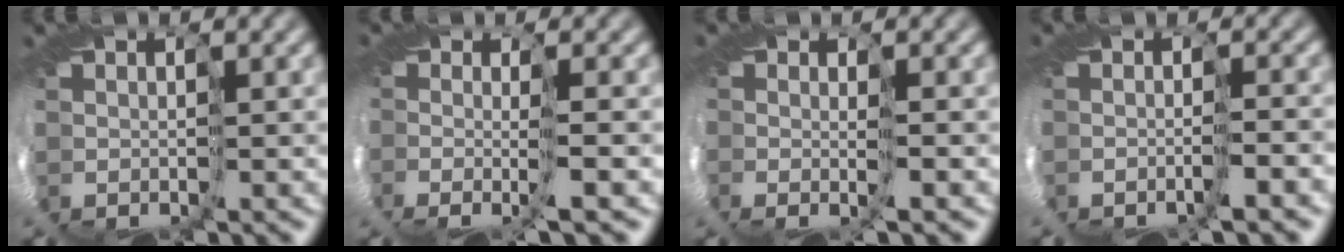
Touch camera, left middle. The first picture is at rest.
{"total": 3.0, "force": [-1.4, 0.3, 2.6], "torque": [-0.076, -0.015, -0.022]}
{"total": 2.3, "force": [-0.5, 0.8, 2.0], "torque": [-0.055, -0.012, -0.004]}
{"total": 2.3, "force": [-1.6, -0.5, 1.6], "torque": [-0.018, 0.001, -0.021]}